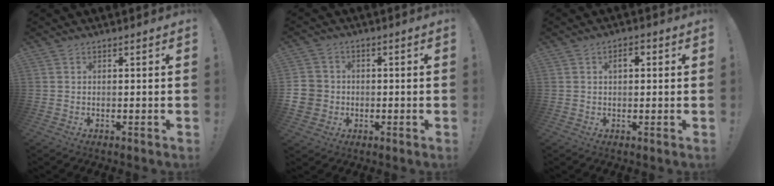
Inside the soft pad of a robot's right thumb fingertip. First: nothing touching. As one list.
[{"total": 7.0, "force": [-0.8, 6.5, 2.4], "torque": [-0.048, 0.013, -0.013]}, {"total": 2.9, "force": [0.8, 1.5, 2.3], "torque": [-0.026, -0.001, 0.007]}]